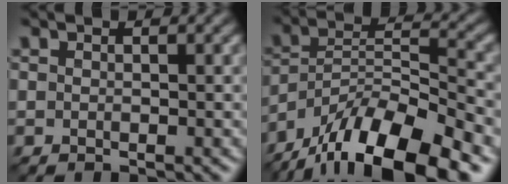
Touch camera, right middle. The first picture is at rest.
{"total": 14.2, "force": [-10.6, 4.4, 8.4], "torque": [-0.157, 0.010, -0.185]}